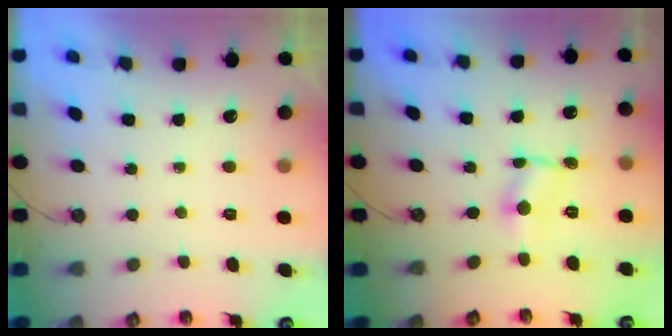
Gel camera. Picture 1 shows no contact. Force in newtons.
{"total": 1.5, "press": 1.5, "slide": 0.1}